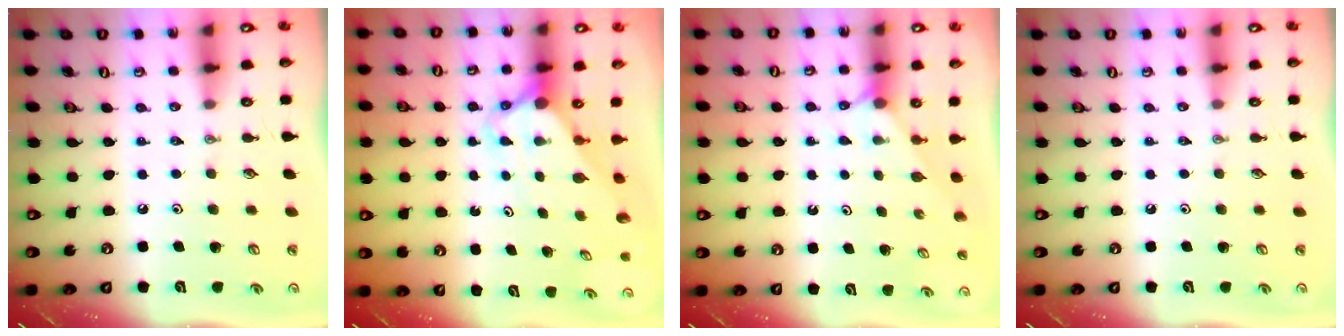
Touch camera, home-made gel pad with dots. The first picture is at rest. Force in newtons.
{"total": 3.0, "press": 3.0, "slide": 0.2}
{"total": 1.5, "press": 1.4, "slide": 0.2}
{"total": 0.0}